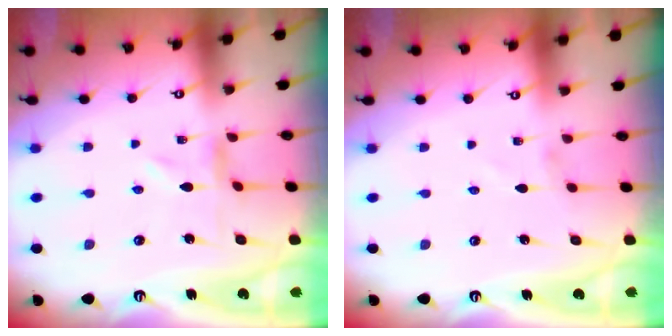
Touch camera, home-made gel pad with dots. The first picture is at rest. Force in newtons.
{"total": 1.5, "press": 1.5, "slide": 0.0}